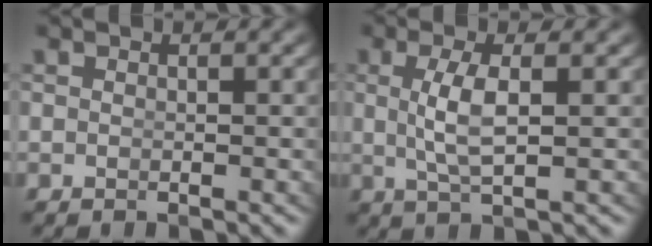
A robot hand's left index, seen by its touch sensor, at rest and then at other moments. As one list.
[{"total": 3.0, "force": [0.1, 0.0, 3.0], "torque": [-0.064, -0.011, 0.013]}]